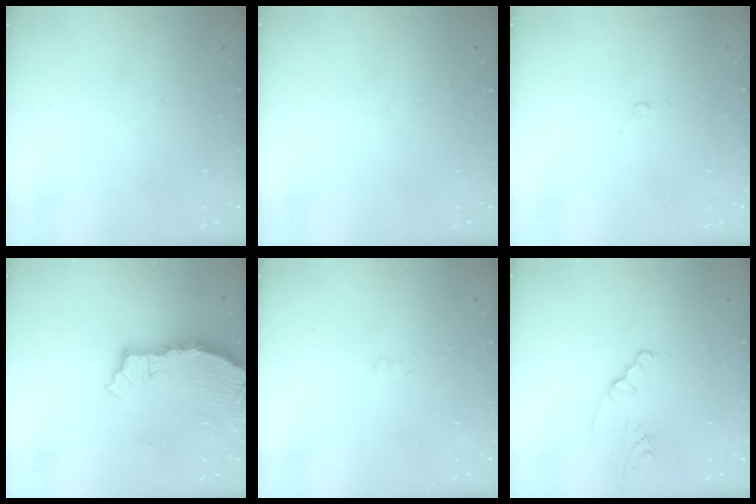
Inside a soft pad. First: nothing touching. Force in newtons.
{"total": 0.0}
{"total": 1.8, "press": 1.8, "slide": 0.3}
{"total": 5.9, "press": 5.8, "slide": 0.7}
{"total": 1.1, "press": 1.0, "slide": 0.3}
{"total": 2.4, "press": 2.4, "slide": 0.4}